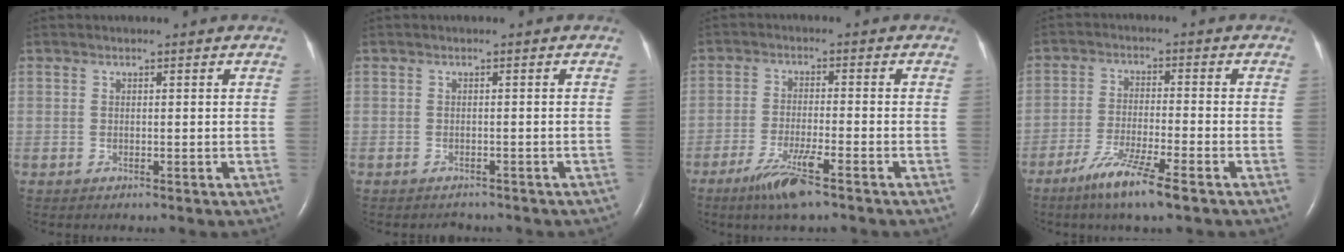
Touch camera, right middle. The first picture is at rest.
{"total": 2.7, "force": [-2.4, 1.1, 0.7], "torque": [-0.014, -0.002, -0.022]}
{"total": 6.7, "force": [-4.4, 0.3, 5.1], "torque": [-0.106, -0.015, -0.080]}
{"total": 7.9, "force": [-5.2, 0.1, 6.0], "torque": [-0.120, -0.020, -0.094]}